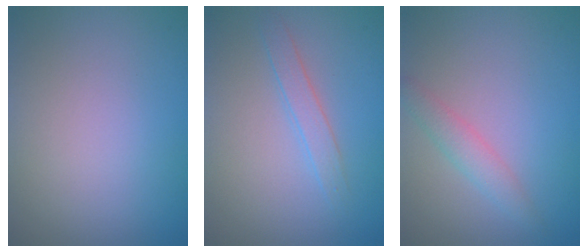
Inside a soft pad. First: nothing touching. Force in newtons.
{"total": 1.7, "press": 1.7, "slide": 0.1}
{"total": 2.0, "press": 2.0, "slide": 0.0}